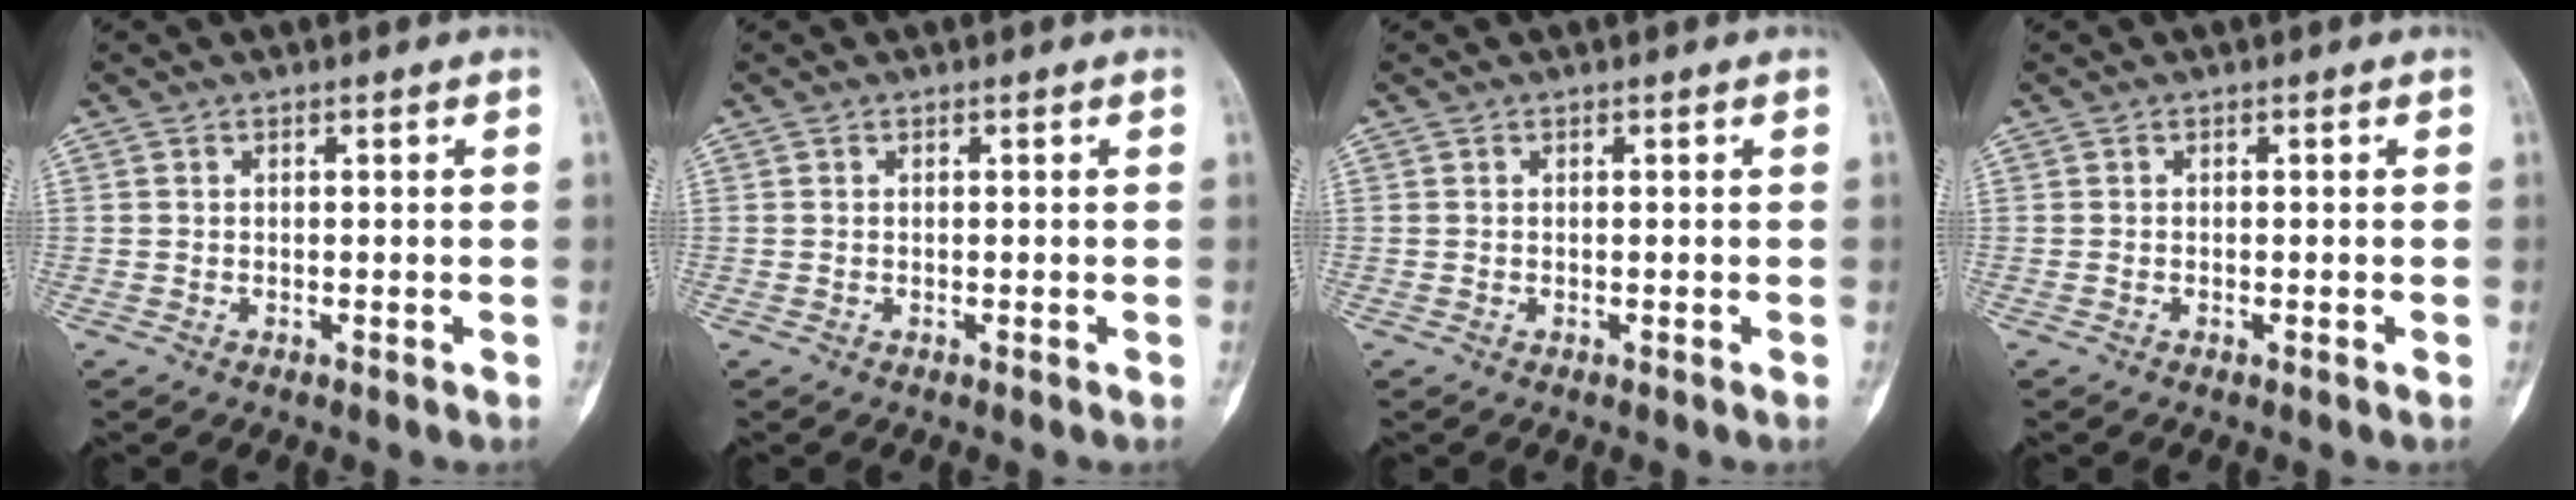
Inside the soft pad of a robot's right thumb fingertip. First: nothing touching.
{"total": 0.0}
{"total": 0.0}
{"total": 0.0}